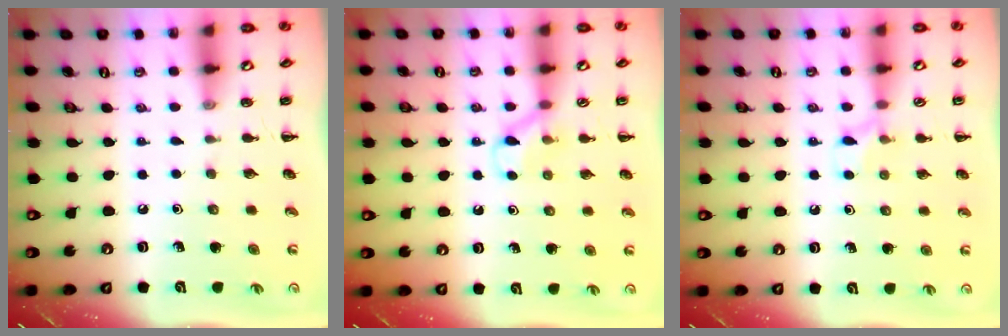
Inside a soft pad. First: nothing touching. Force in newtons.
{"total": 5.4, "press": 5.0, "slide": 2.0}
{"total": 6.7, "press": 6.3, "slide": 2.3}